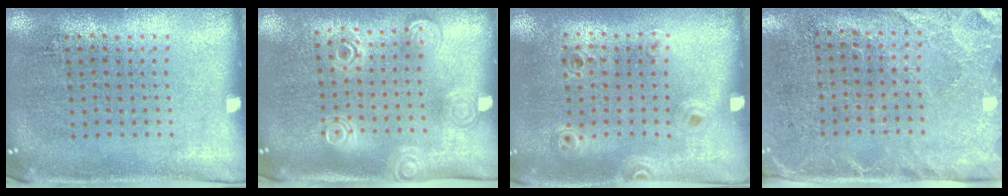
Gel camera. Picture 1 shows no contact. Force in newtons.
{"total": 1.7, "press": 1.4, "slide": 1.0}
{"total": 0.9, "press": 0.8, "slide": 0.3}
{"total": 2.7, "press": 2.2, "slide": 1.6}